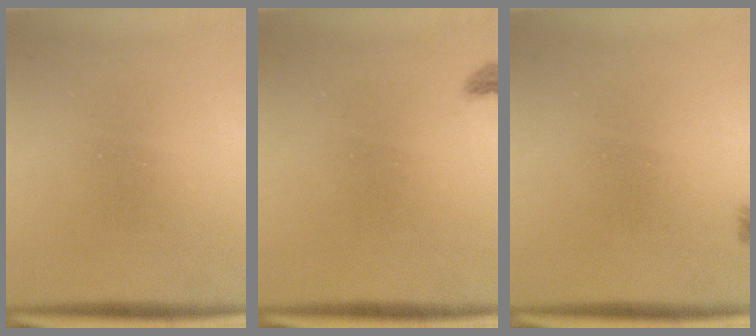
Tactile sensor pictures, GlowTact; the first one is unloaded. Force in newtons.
{"total": 1.1}
{"total": 1.1}